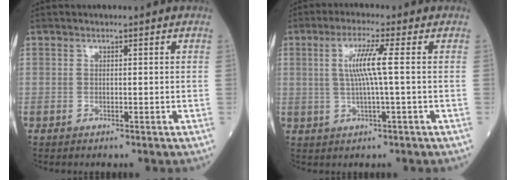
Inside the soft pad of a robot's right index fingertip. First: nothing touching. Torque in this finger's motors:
{"motor_torque": [0.90, 0.21, 0.32, 0.13]}